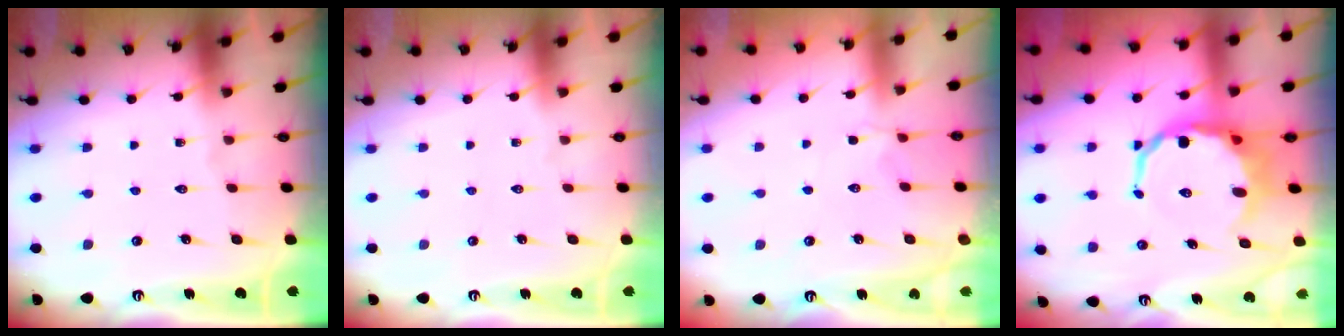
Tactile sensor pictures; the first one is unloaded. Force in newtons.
{"total": 0.0}
{"total": 1.9, "press": 1.9, "slide": 0.5}
{"total": 10.5, "press": 10.2, "slide": 2.7}